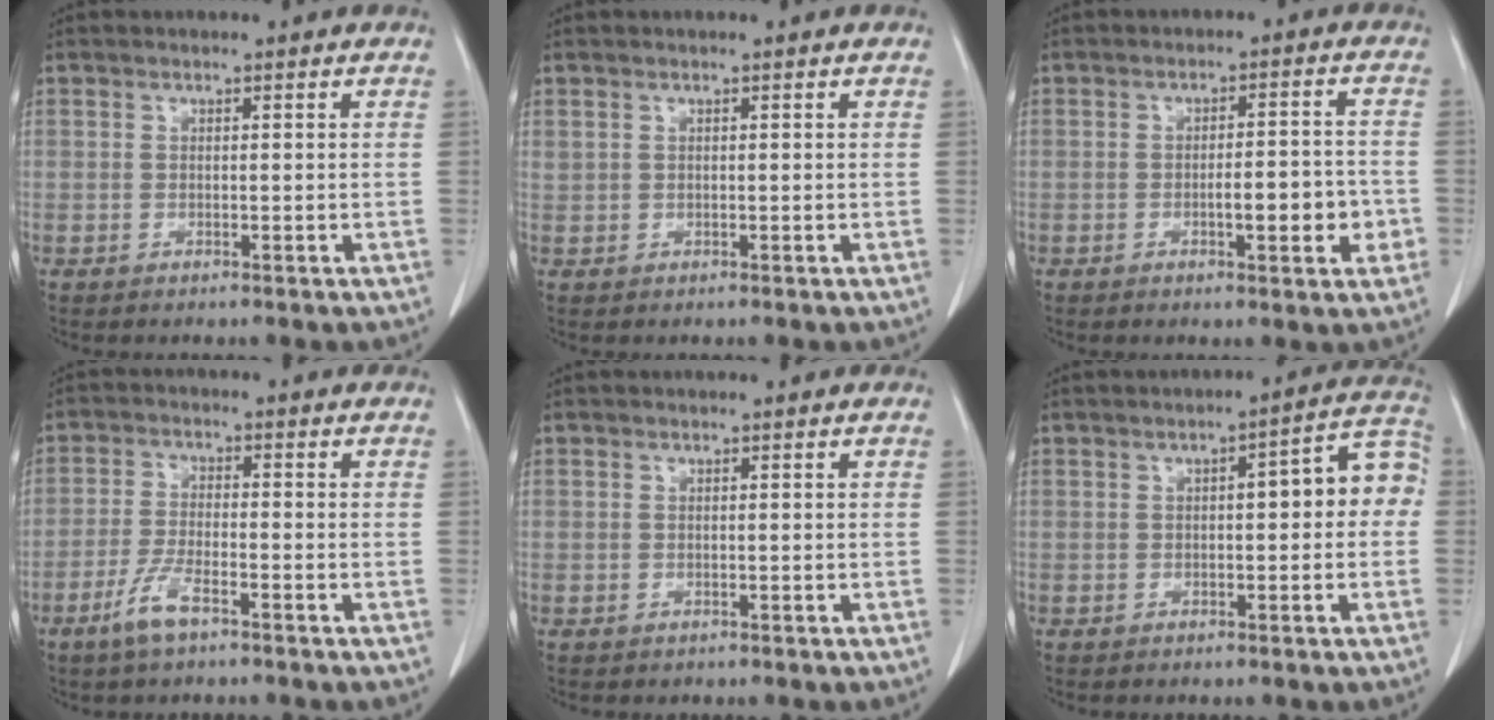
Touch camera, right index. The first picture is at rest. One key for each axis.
{"total": 0.6, "fx": 0.5, "fy": 0.3, "fz": 0.1, "tx": -0.002, "ty": 0.011, "tz": 0.011}
{"total": 6.8, "fx": -2.0, "fy": 1.6, "fz": 6.2, "tx": -0.086, "ty": 0.011, "tz": -0.022}
{"total": 5.1, "fx": -3.3, "fy": 1.0, "fz": 3.8, "tx": -0.083, "ty": -0.004, "tz": -0.062}
{"total": 0.7, "fx": -0.2, "fy": 0.6, "fz": -0.1, "tx": 0.006, "ty": 0.006, "tz": -0.005}
{"total": 8.0, "fx": 0.4, "fy": 2.2, "fz": 7.7, "tx": -0.092, "ty": 0.038, "tz": 0.000}